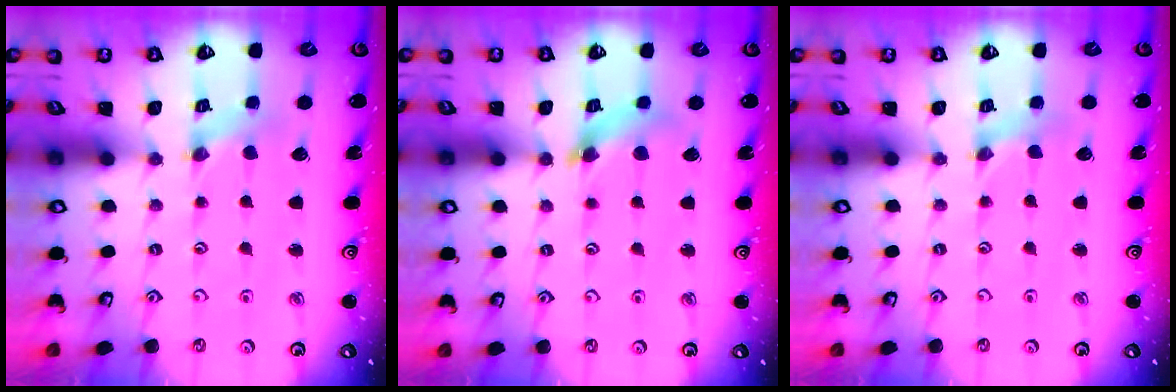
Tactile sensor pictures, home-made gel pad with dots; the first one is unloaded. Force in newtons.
{"total": 7.2, "press": 7.2, "slide": 0.8}
{"total": 0.0}